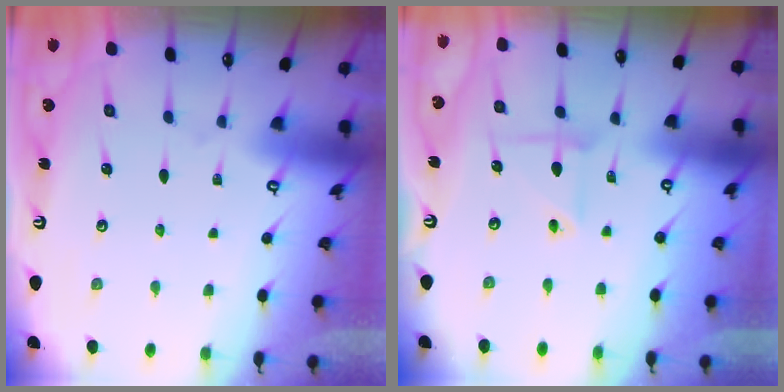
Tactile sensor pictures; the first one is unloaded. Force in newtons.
{"total": 6.2, "press": 6.1, "slide": 1.2}